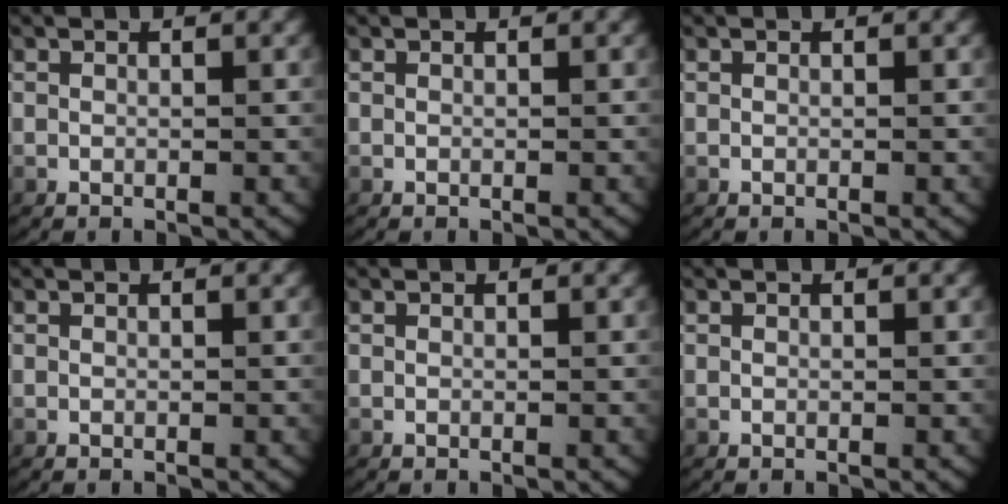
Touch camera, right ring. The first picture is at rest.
{"total": 0.0}
{"total": 0.0}
{"total": 0.0}
{"total": 0.0}
{"total": 0.0}